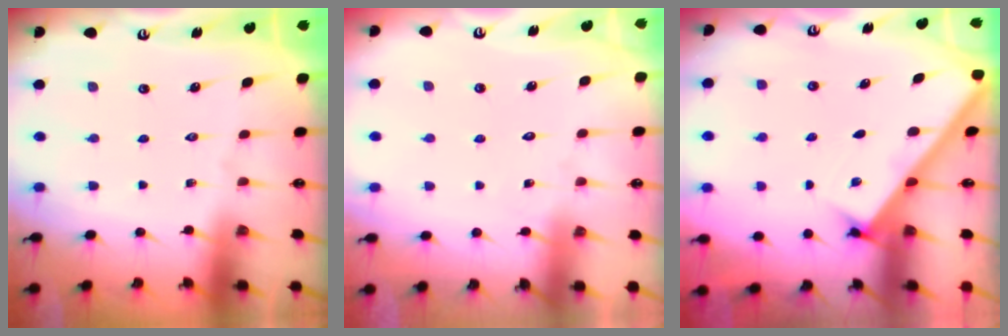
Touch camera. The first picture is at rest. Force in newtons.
{"total": 4.2, "press": 4.2, "slide": 0.4}
{"total": 2.5, "press": 2.5, "slide": 0.3}